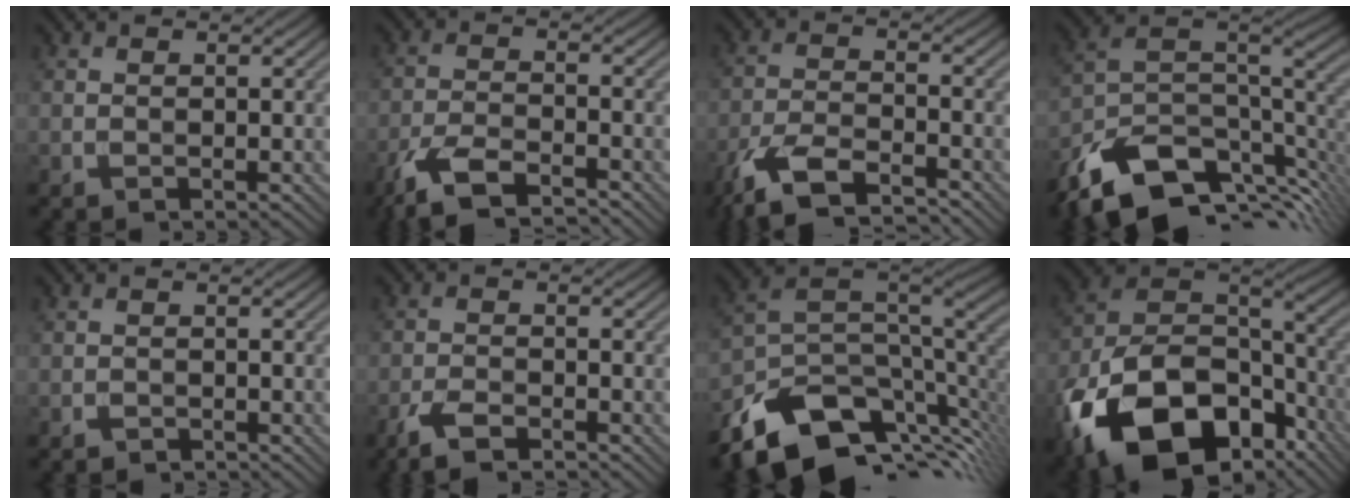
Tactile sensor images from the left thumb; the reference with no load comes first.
{"total": 7.0, "force": [-5.2, 2.0, 4.2], "torque": [-0.088, -0.006, -0.106]}
{"total": 8.1, "force": [-6.1, 2.4, 4.8], "torque": [-0.099, -0.009, -0.126]}
{"total": 14.3, "force": [-9.0, 6.5, 9.0], "torque": [-0.196, -0.010, -0.149]}
{"total": 1.0, "force": [-0.9, 0.4, 0.2], "torque": [-0.002, -0.001, -0.018]}
{"total": 4.1, "force": [-3.0, 1.2, 2.5], "torque": [-0.056, -0.005, -0.063]}
{"total": 12.9, "force": [-7.6, 5.9, 8.6], "torque": [-0.179, -0.015, -0.123]}
{"total": 19.2, "force": [-10.8, 11.5, 11.0], "torque": [-0.236, -0.036, -0.184]}